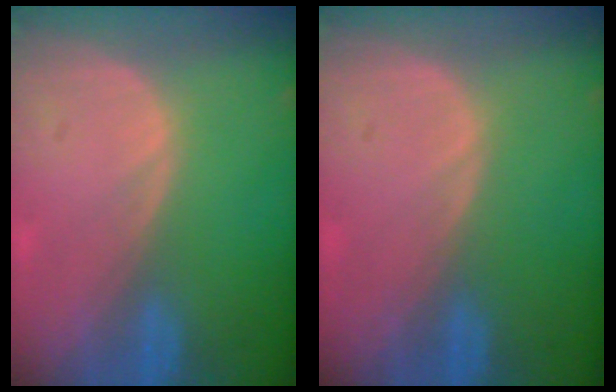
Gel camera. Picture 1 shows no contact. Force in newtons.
{"total": 0.0}